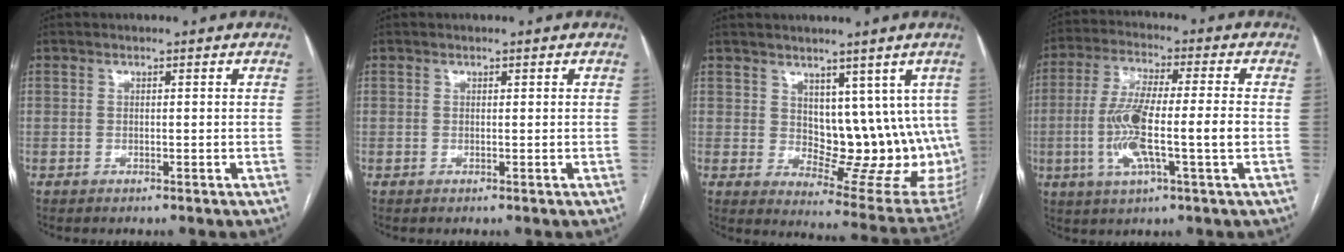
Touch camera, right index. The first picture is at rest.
{"total": 0.0}
{"total": 12.7, "force": [3.5, 7.4, 9.6], "torque": [-0.106, -0.001, 0.071]}
{"total": 12.1, "force": [-2.0, 0.9, 11.9], "torque": [-0.238, 0.001, -0.041]}